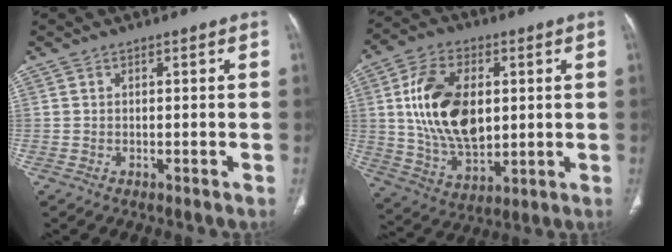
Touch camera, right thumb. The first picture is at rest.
{"total": 17.9, "force": [2.7, 10.8, 14.0], "torque": [-0.234, -0.011, 0.058]}